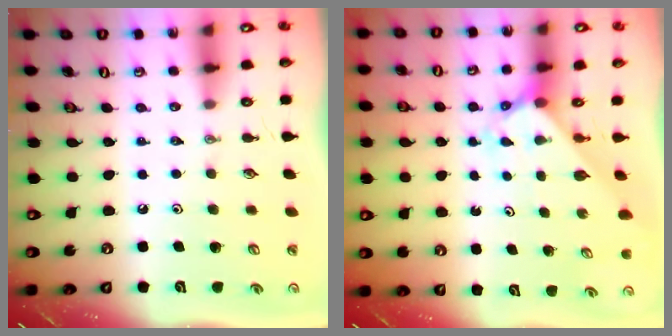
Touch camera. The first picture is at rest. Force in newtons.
{"total": 2.5, "press": 2.5, "slide": 0.2}